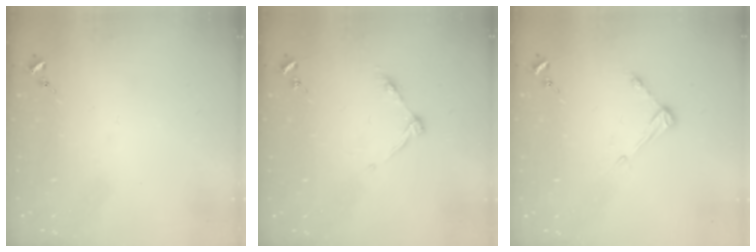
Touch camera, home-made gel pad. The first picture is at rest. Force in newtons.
{"total": 6.0, "press": 6.0, "slide": 0.7}
{"total": 5.2, "press": 5.1, "slide": 0.3}